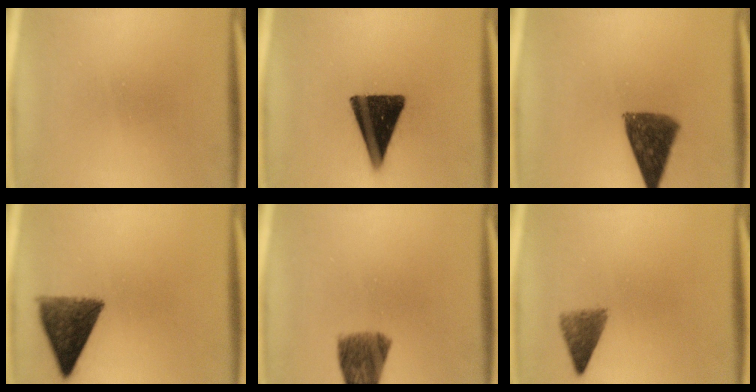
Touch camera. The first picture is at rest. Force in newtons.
{"total": 15.9}
{"total": 10.3}
{"total": 9.8}
{"total": 8.5}
{"total": 3.8}